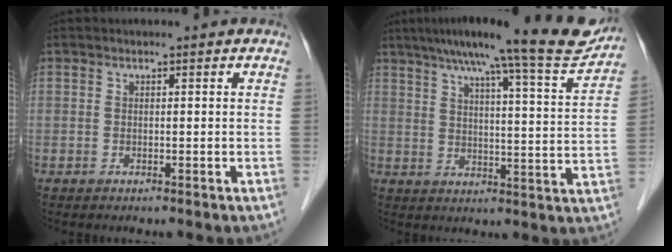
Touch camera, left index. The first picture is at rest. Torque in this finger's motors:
{"motor_torque": [0.05, -0.19, 0.51, 0.12]}